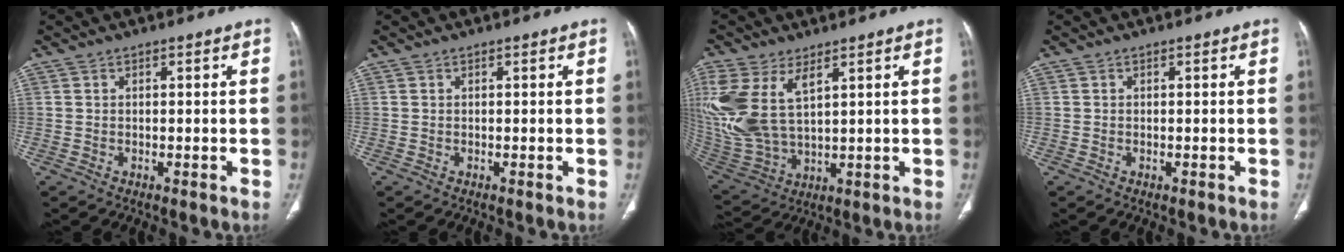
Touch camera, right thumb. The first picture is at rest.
{"total": 0.0}
{"total": 16.7, "force": [6.1, 8.8, 12.8], "torque": [-0.305, -0.017, 0.134]}
{"total": 0.0}